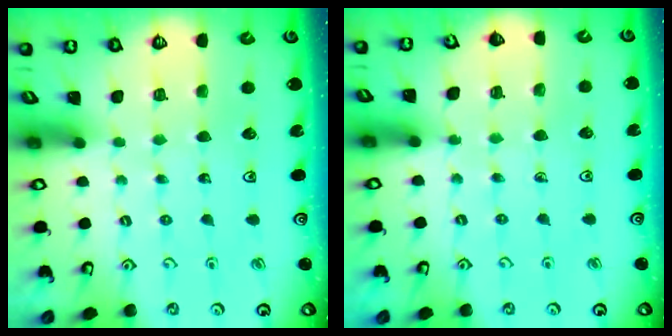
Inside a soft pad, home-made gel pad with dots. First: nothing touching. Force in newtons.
{"total": 6.1, "press": 5.9, "slide": 1.6}